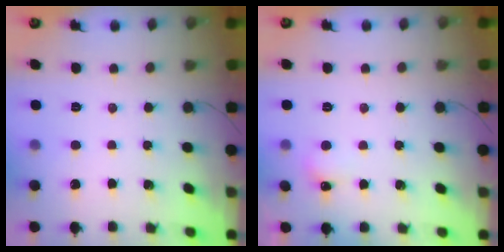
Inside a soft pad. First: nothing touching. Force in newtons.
{"total": 3.8, "press": 3.7, "slide": 1.1}